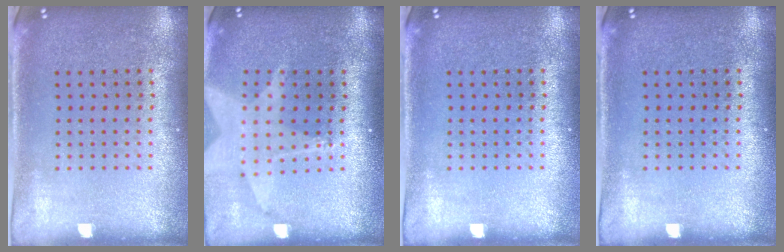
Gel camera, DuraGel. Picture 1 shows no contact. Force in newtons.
{"total": 2.0, "press": 1.5, "slide": 1.2}
{"total": 0.0}
{"total": 0.0}